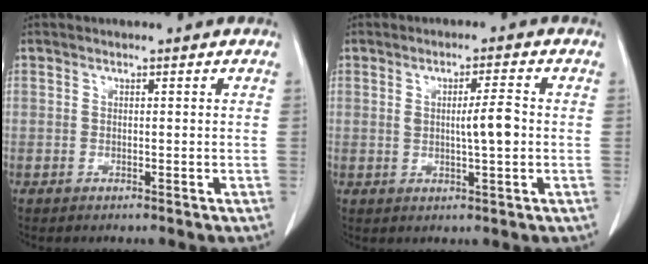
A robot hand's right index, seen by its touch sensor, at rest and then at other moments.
{"total": 4.6, "force": [0.1, 0.4, 4.5], "torque": [-0.074, 0.001, 0.002]}